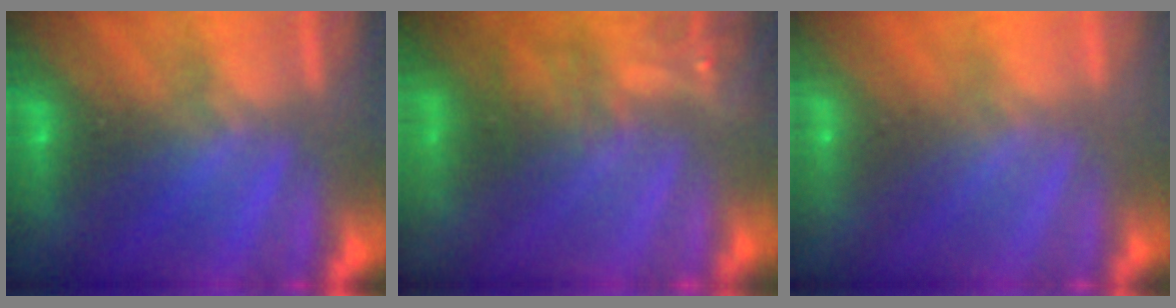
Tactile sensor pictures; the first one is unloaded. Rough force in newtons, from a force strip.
{"total": 3.4}
{"total": 2.9}